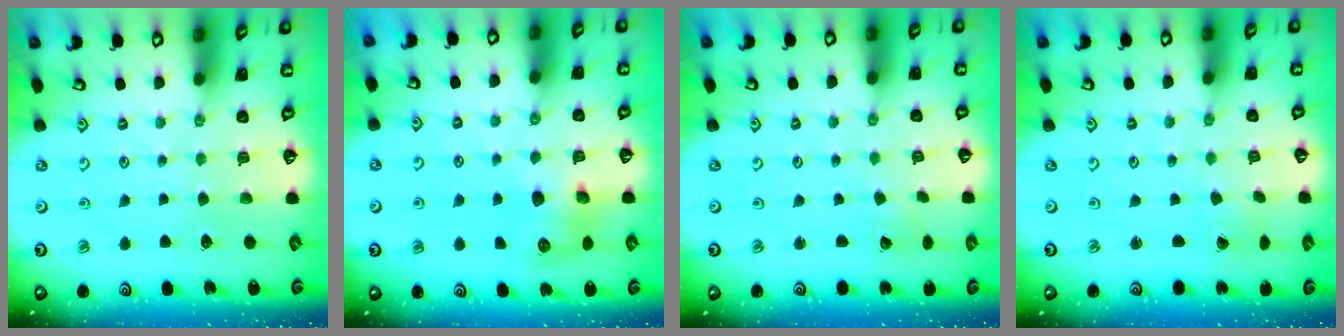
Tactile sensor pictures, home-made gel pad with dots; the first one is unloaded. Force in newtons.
{"total": 8.3, "press": 8.3, "slide": 0.5}
{"total": 1.6, "press": 1.6, "slide": 0.1}
{"total": 0.0}